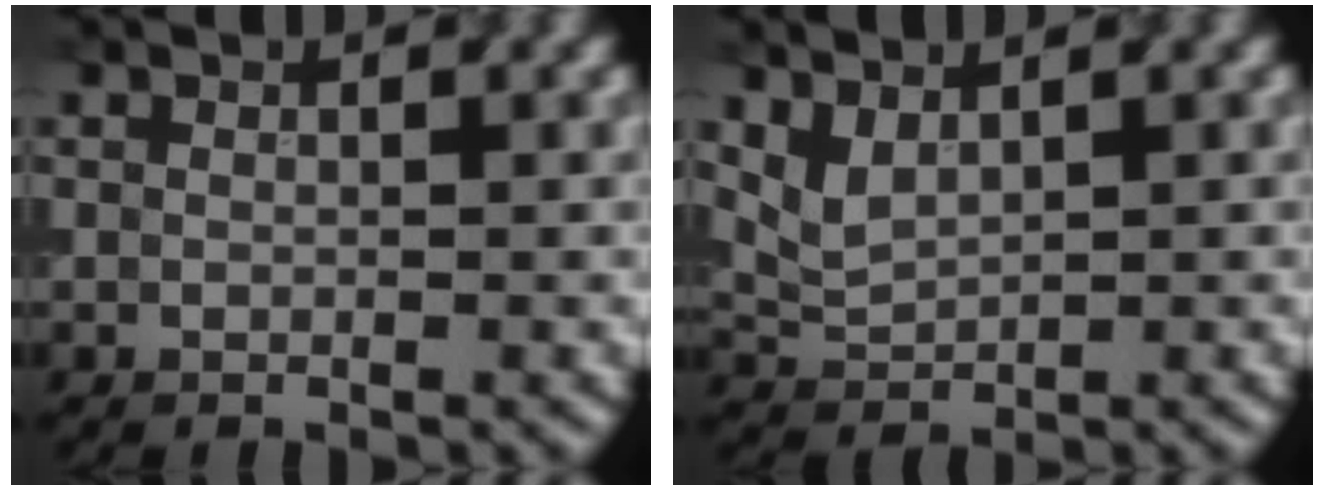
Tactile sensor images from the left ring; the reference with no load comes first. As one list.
[{"total": 2.1, "force": [1.4, 1.0, 1.2], "torque": [-0.033, -0.005, 0.034]}]